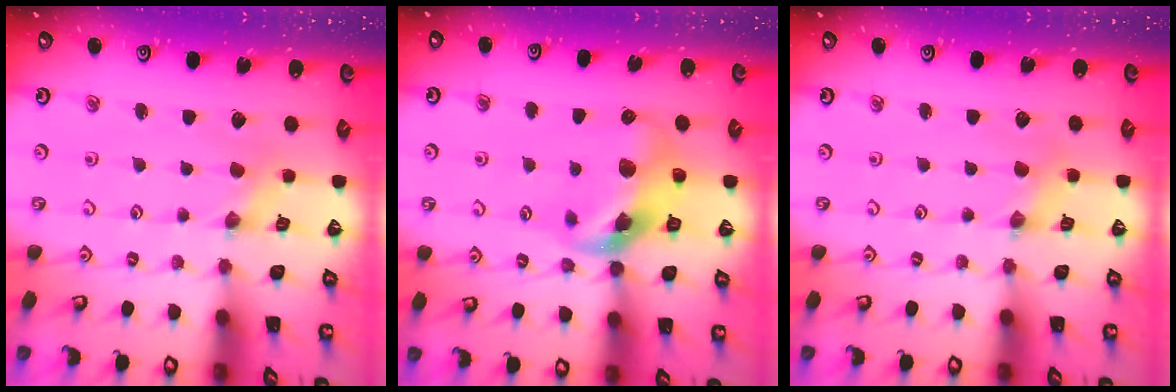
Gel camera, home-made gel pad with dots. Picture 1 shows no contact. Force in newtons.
{"total": 13.1, "press": 13.0, "slide": 1.8}
{"total": 1.1, "press": 1.1, "slide": 0.2}